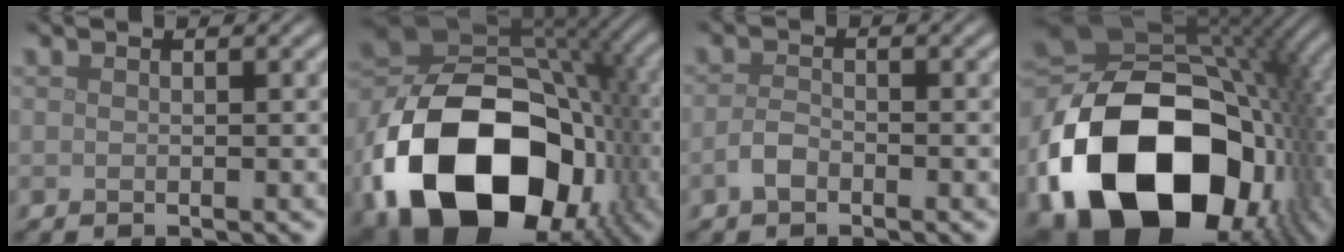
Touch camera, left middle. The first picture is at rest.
{"total": 19.2, "force": [-7.3, 12.9, 12.1], "torque": [-0.231, -0.039, -0.117]}
{"total": 1.8, "force": [-1.1, 0.9, 1.1], "torque": [-0.023, 0.003, -0.026]}
{"total": 20.8, "force": [-6.2, 14.5, 13.6], "torque": [-0.279, -0.059, -0.078]}